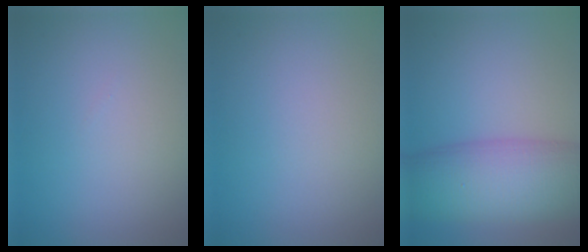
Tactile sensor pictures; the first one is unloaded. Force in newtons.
{"total": 0.0}
{"total": 10.8, "press": 10.8, "slide": 0.4}